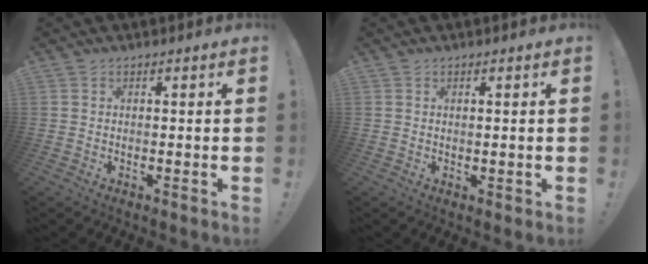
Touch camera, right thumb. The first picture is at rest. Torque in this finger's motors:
{"motor_torque": [0.05, -0.12, -0.10, -0.06, -0.03]}